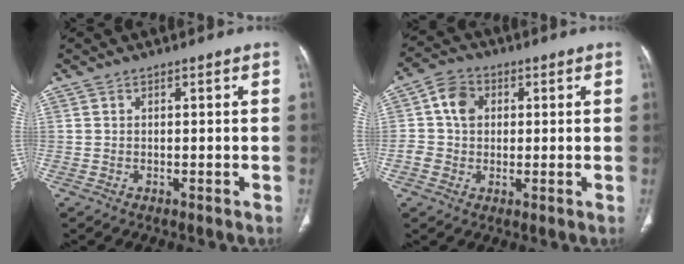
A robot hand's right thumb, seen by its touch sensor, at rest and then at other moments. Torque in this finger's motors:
{"motor_torque": [1.11, 0.93, 0.30, -0.53, 0.05]}